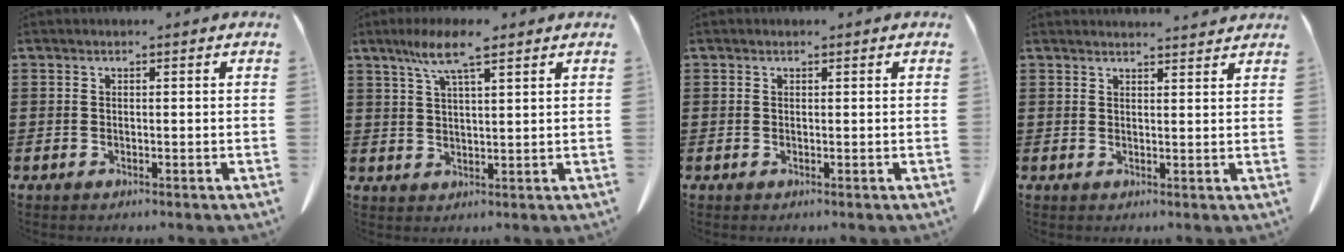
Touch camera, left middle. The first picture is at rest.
{"total": 7.2, "force": [4.7, 0.9, 5.4], "torque": [-0.115, 0.001, 0.081]}
{"total": 0.0}
{"total": 2.4, "force": [2.4, 0.0, 0.3], "torque": [-0.004, -0.007, 0.043]}